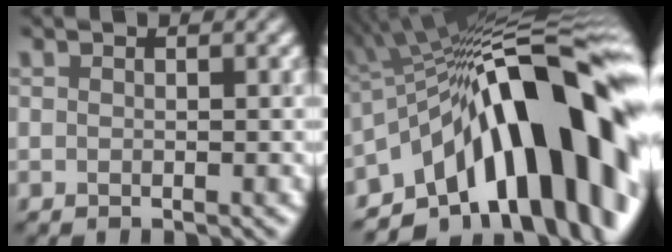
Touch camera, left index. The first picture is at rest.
{"total": 17.6, "force": [-5.3, 7.6, 15.0], "torque": [-0.173, 0.052, -0.104]}